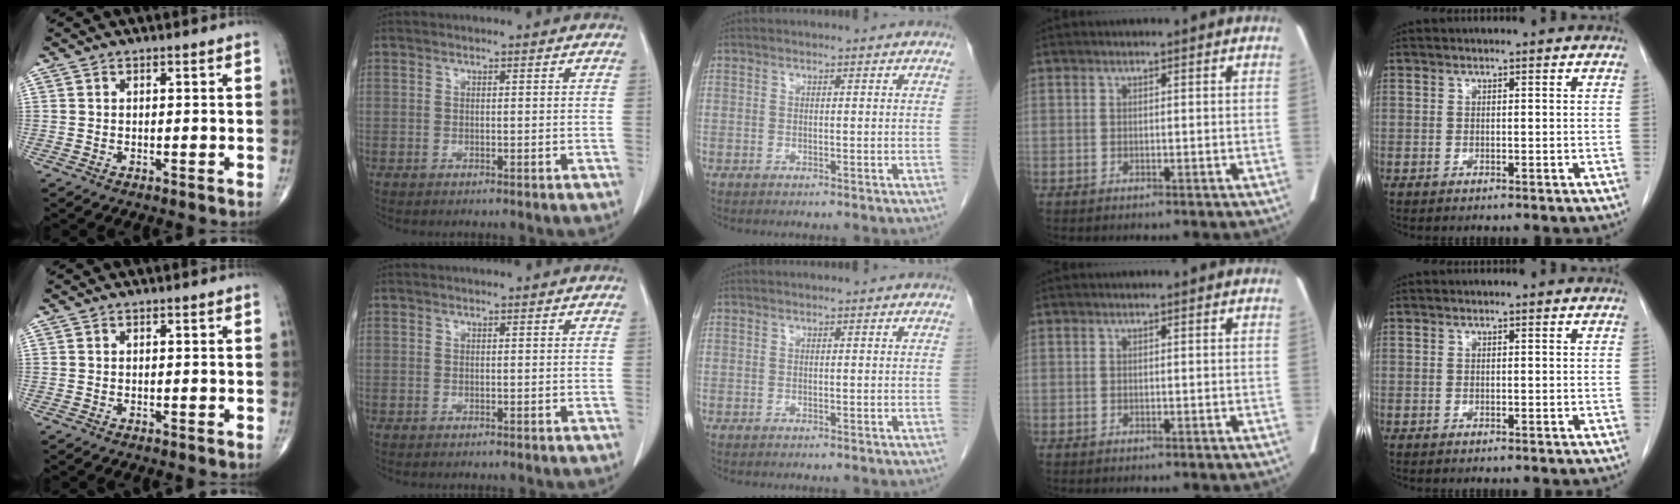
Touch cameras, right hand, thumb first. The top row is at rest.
{}